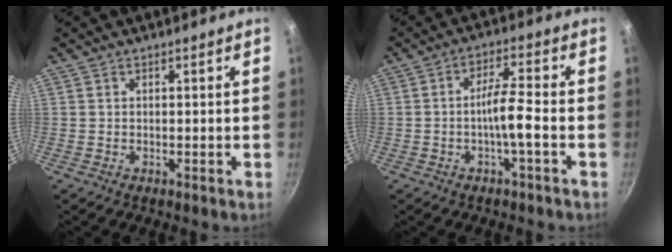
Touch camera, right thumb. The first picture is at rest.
{"total": 6.0, "force": [-1.8, 0.5, 5.7], "torque": [-0.109, 0.027, -0.034]}